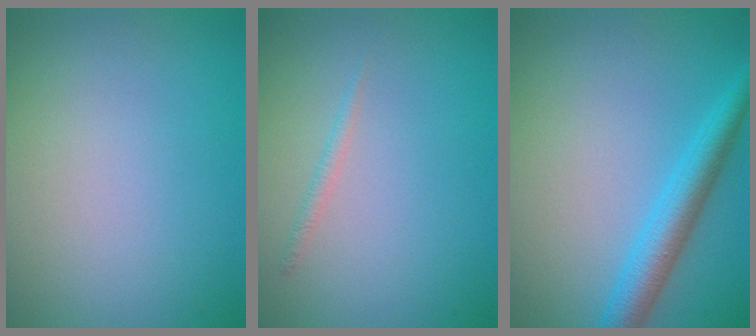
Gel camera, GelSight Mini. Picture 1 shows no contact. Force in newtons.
{"total": 0.7, "press": 0.7, "slide": 0.1}
{"total": 3.9, "press": 3.9, "slide": 0.1}